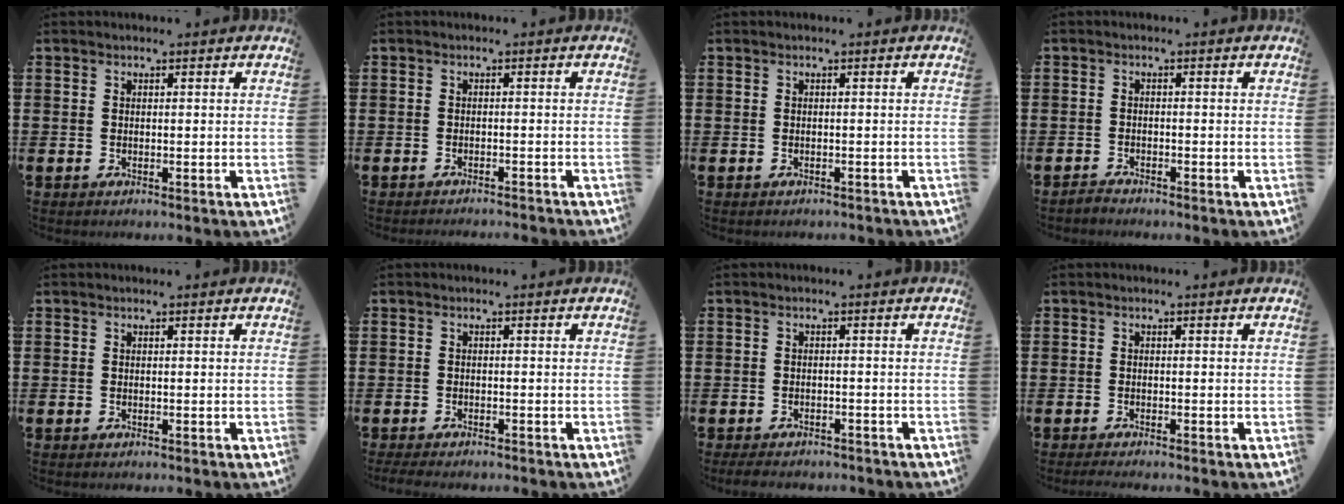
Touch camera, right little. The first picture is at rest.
{"total": 0.9, "force": [-0.9, -0.2, 0.0], "torque": [0.000, 0.001, -0.019]}
{"total": 0.0}
{"total": 1.1, "force": [-1.1, 0.1, 0.0], "torque": [-0.003, 0.000, -0.022]}
{"total": 0.0}
{"total": 1.2, "force": [-1.1, 0.1, 0.4], "torque": [-0.009, 0.000, -0.022]}
{"total": 1.6, "force": [-1.5, 0.3, 0.4], "torque": [-0.010, 0.003, -0.033]}
{"total": 1.2, "force": [-1.1, -0.1, 0.4], "torque": [-0.006, 0.000, -0.022]}